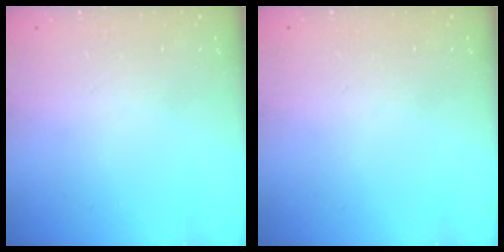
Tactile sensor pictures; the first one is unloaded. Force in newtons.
{"total": 0.0}